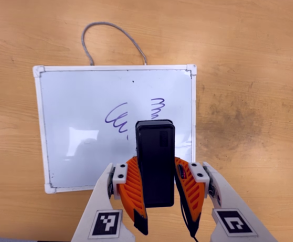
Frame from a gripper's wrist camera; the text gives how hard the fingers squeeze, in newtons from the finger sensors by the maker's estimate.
{"total": 7.1, "left": 6.2, "right": 7.9}